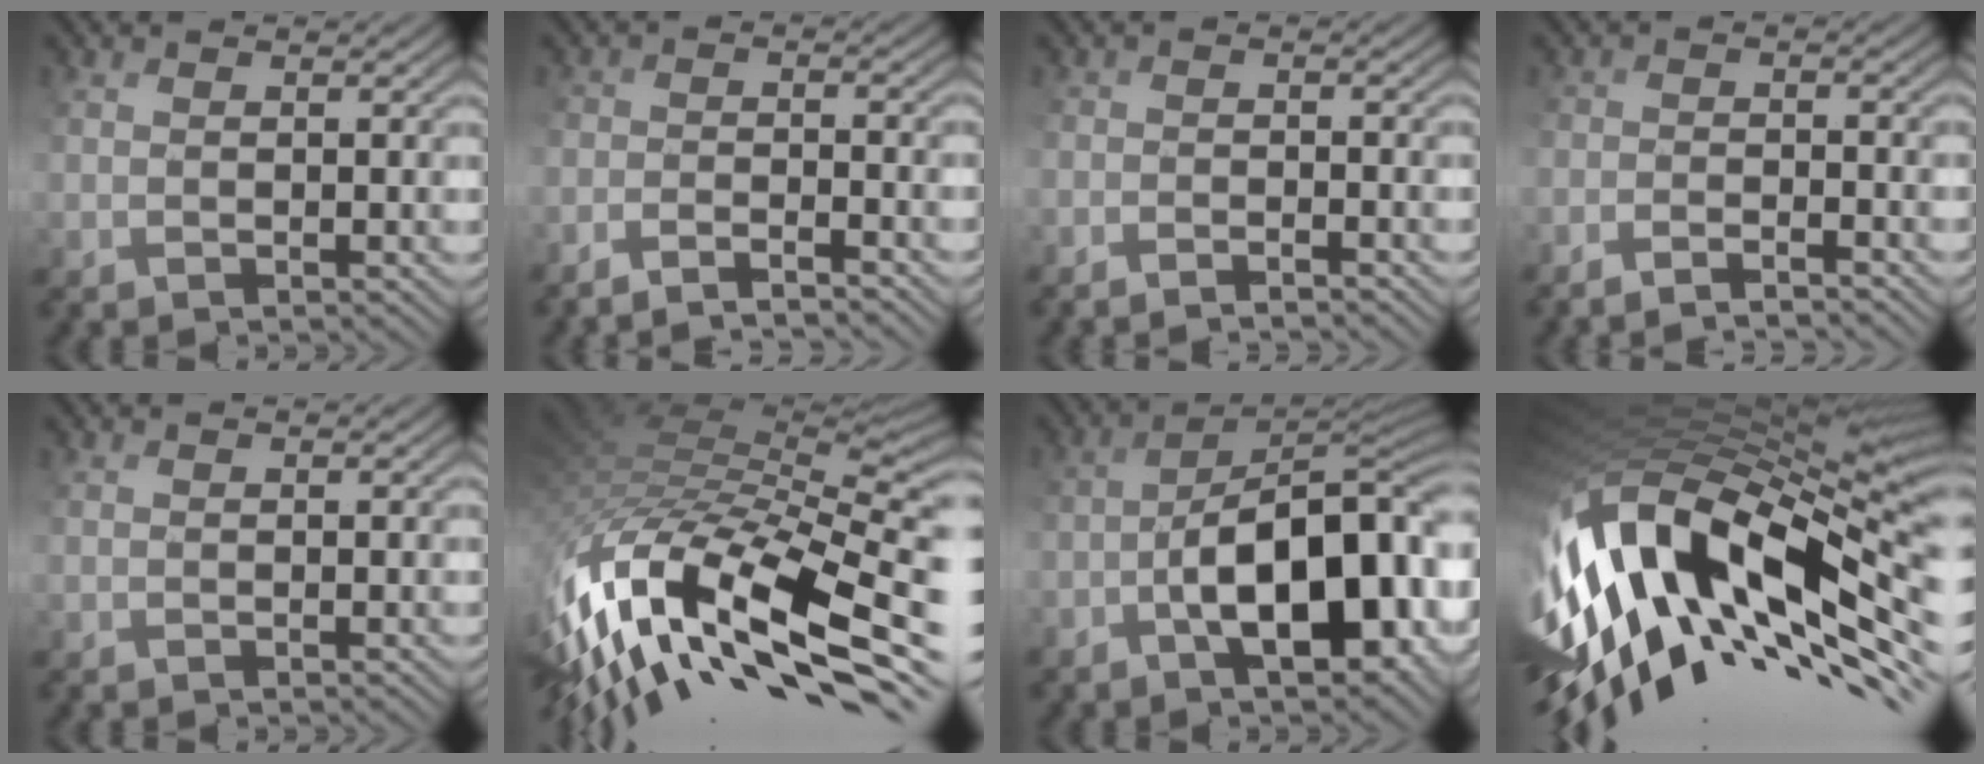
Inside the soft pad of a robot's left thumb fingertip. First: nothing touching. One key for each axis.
{"total": 4.5, "fx": -4.4, "fy": 0.4, "fz": 1.1, "tx": -0.019, "ty": 0.002, "tz": -0.081}
{"total": 2.9, "fx": -2.8, "fy": 0.1, "fz": 0.4, "tx": -0.003, "ty": 0.000, "tz": -0.055}
{"total": 3.9, "fx": -3.8, "fy": 0.2, "fz": 0.8, "tx": -0.014, "ty": 0.002, "tz": -0.072}
{"total": 0.0}
{"total": 16.4, "fx": -4.9, "fy": 6.0, "fz": 14.5, "tx": -0.290, "ty": 0.002, "tz": -0.082}
{"total": 13.6, "fx": -4.9, "fy": 6.4, "fz": 10.9, "tx": -0.147, "ty": -0.006, "tz": -0.077}
{"total": 18.5, "fx": -5.0, "fy": 8.0, "fz": 15.9, "tx": -0.317, "ty": -0.015, "tz": -0.086}